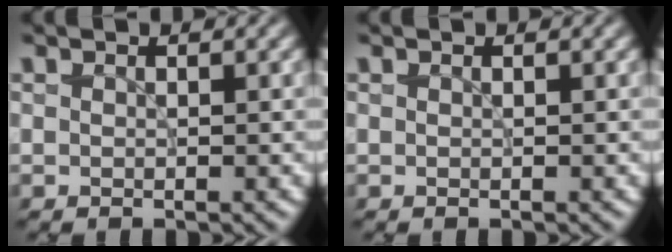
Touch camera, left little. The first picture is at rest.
{"total": 0.0}